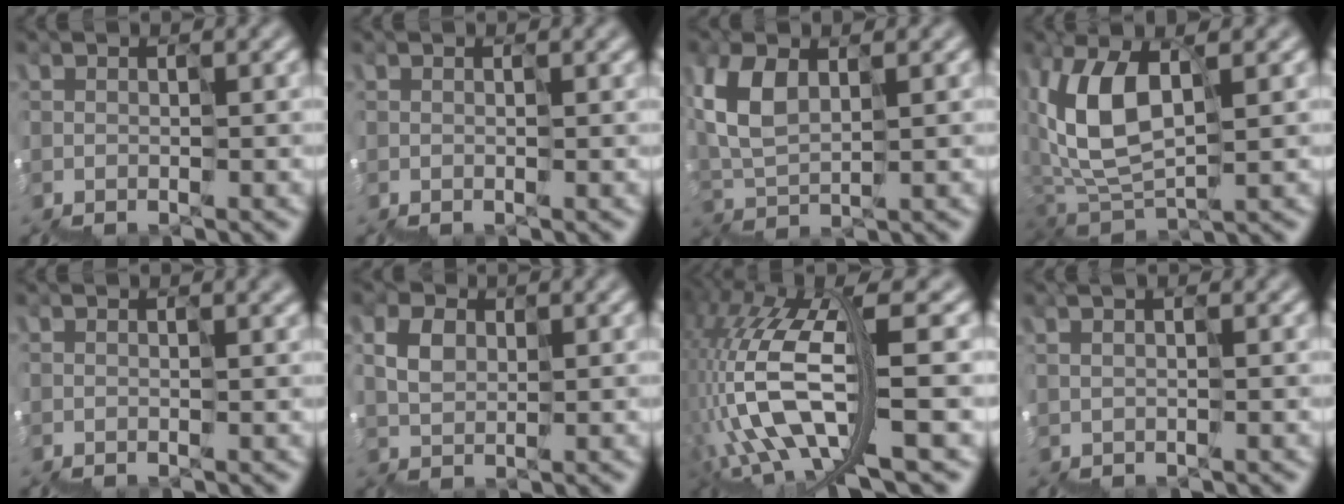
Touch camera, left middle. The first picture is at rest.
{"total": 0.5, "force": [0.2, 0.2, 0.4], "torque": [-0.005, 0.004, 0.001]}
{"total": 4.0, "force": [2.3, 2.0, 2.6], "torque": [-0.094, 0.023, 0.042]}
{"total": 5.7, "force": [2.3, 3.3, 4.1], "torque": [-0.115, 0.021, 0.041]}
{"total": 1.8, "force": [0.4, 0.9, 1.5], "torque": [-0.007, 0.010, 0.001]}
{"total": 1.4, "force": [1.1, 0.3, -0.8], "torque": [-0.010, 0.019, 0.021]}
{"total": 10.3, "force": [-2.3, 3.0, 9.5], "torque": [-0.230, 0.020, -0.032]}
{"total": 1.0, "force": [0.8, 0.2, 0.6], "torque": [-0.008, 0.018, 0.016]}